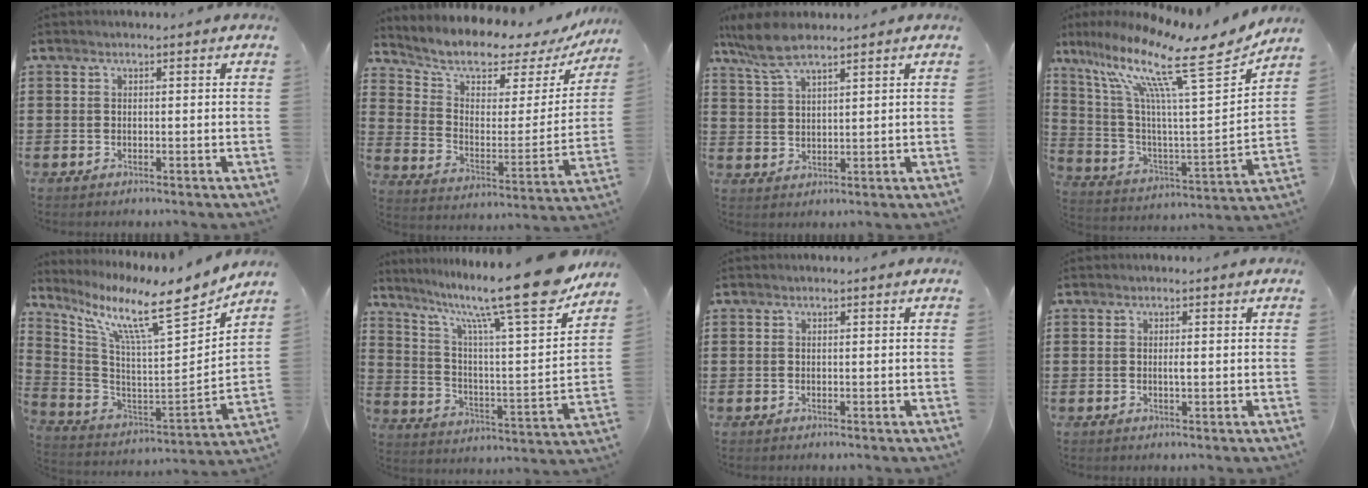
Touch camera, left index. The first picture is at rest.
{"total": 6.5, "force": [5.6, 2.3, 2.4], "torque": [-0.064, -0.047, 0.089]}
{"total": 6.0, "force": [4.7, 1.2, 3.5], "torque": [-0.080, -0.003, 0.087]}
{"total": 16.2, "force": [11.0, 2.4, 11.6], "torque": [-0.246, -0.057, 0.171]}
{"total": 11.8, "force": [8.7, 1.1, 7.9], "torque": [-0.171, -0.071, 0.134]}
{"total": 17.4, "force": [13.3, 1.3, 11.1], "torque": [-0.209, -0.084, 0.212]}
{"total": 0.0}
{"total": 1.1, "force": [0.1, 0.1, 1.1], "torque": [-0.020, -0.004, 0.002]}